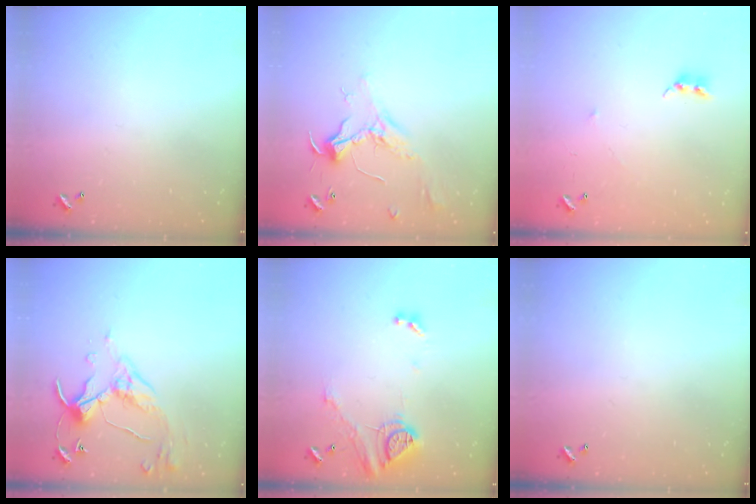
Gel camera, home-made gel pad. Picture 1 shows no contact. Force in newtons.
{"total": 2.5, "press": 2.3, "slide": 0.8}
{"total": 6.4, "press": 6.4, "slide": 0.6}
{"total": 5.7, "press": 5.7, "slide": 0.7}
{"total": 14.1, "press": 14.0, "slide": 1.6}
{"total": 0.0}